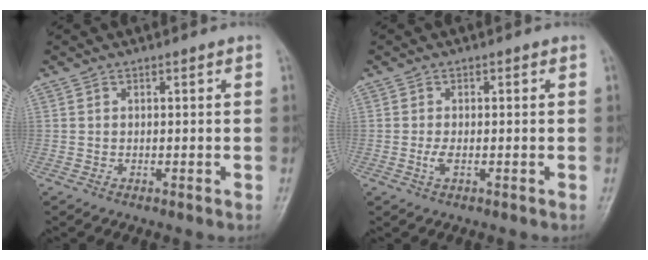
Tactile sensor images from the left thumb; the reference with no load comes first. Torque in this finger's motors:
{"motor_torque": [-0.06, 0.09, 0.09, 0.00, 0.01]}